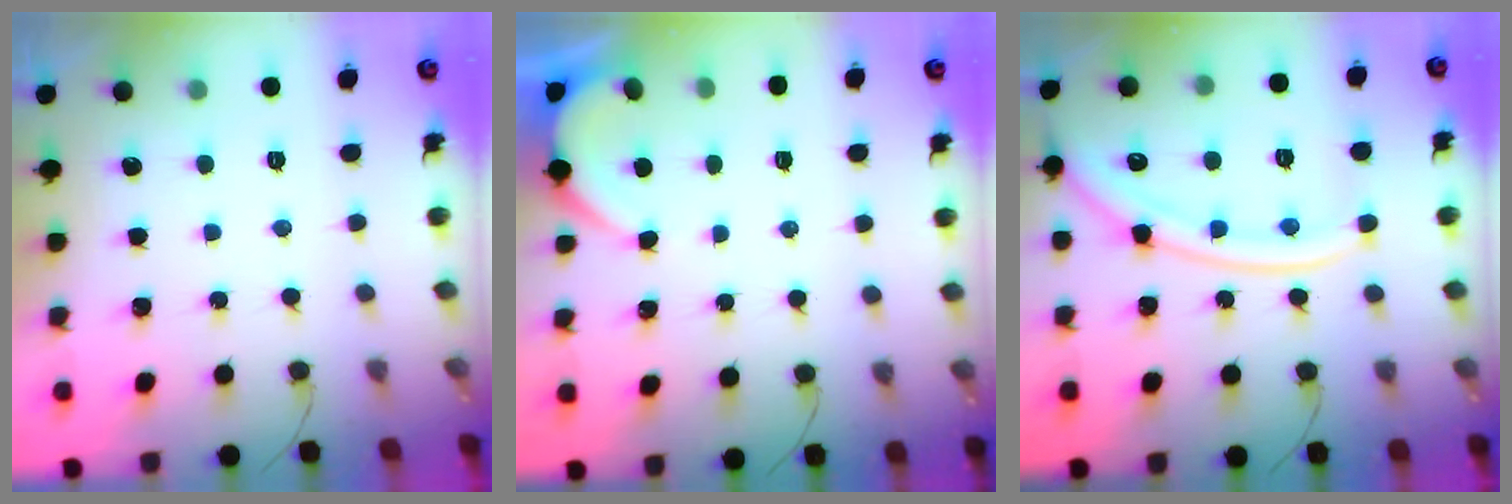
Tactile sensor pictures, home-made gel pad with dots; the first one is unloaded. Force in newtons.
{"total": 2.5, "press": 2.5, "slide": 0.3}
{"total": 16.3, "press": 16.2, "slide": 2.0}